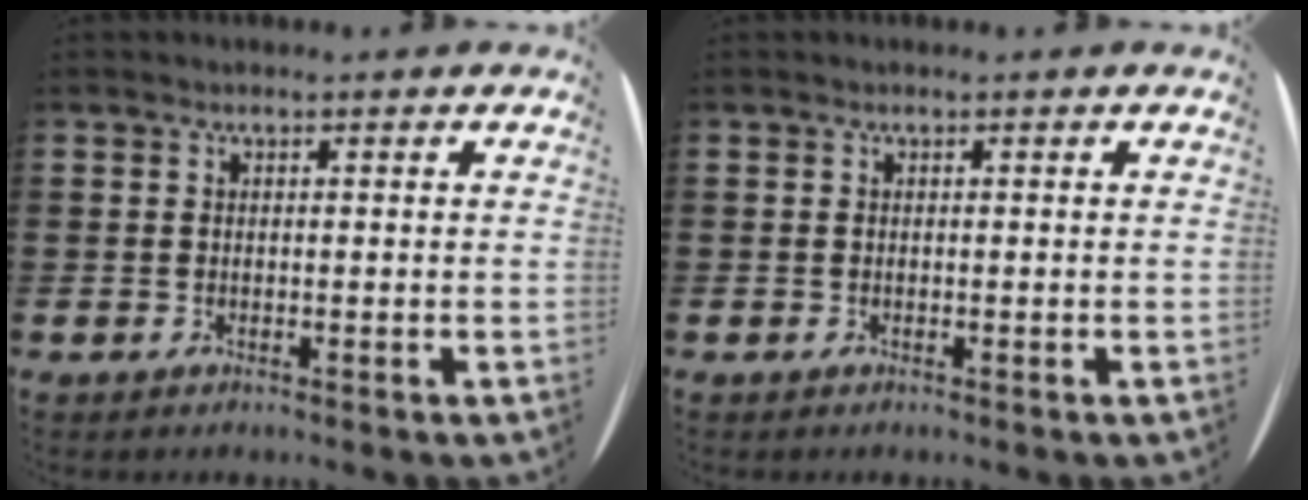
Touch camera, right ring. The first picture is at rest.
{"total": 0.0}